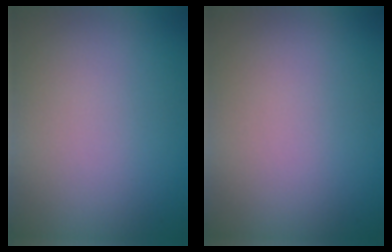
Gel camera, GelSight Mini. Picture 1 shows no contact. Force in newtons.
{"total": 0.0}